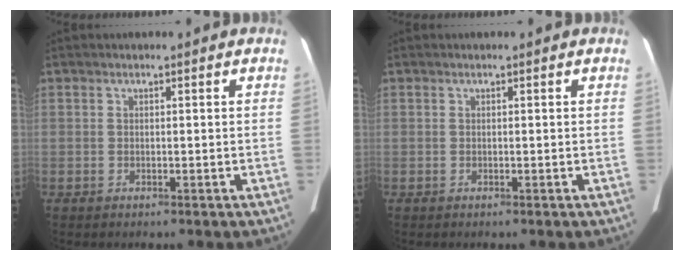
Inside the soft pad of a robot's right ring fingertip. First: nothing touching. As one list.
[{"total": 0.0}]